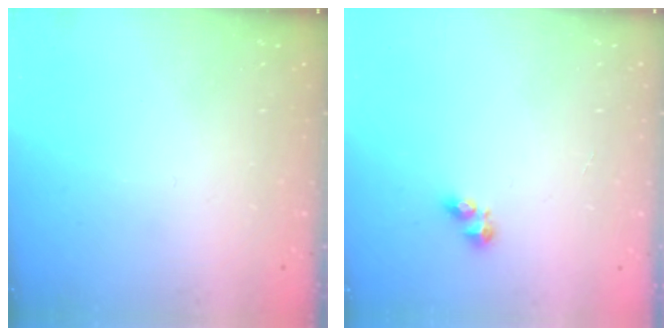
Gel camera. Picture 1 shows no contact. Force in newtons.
{"total": 3.9, "press": 3.9, "slide": 0.5}